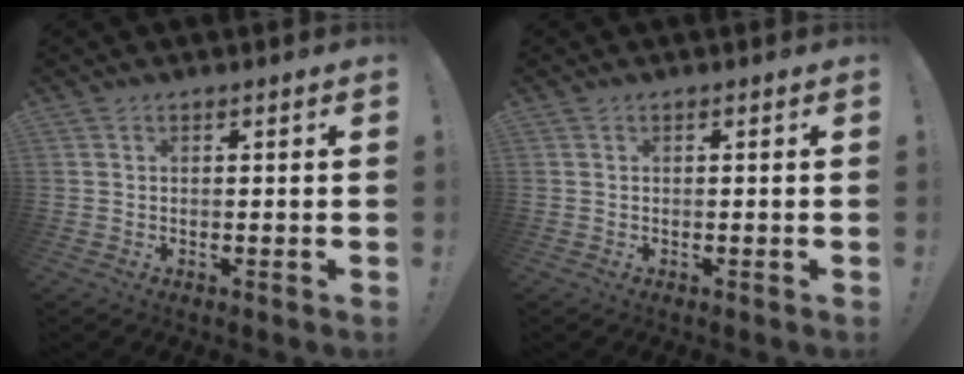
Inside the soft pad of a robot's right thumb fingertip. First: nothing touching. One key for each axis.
{"total": 0.0}